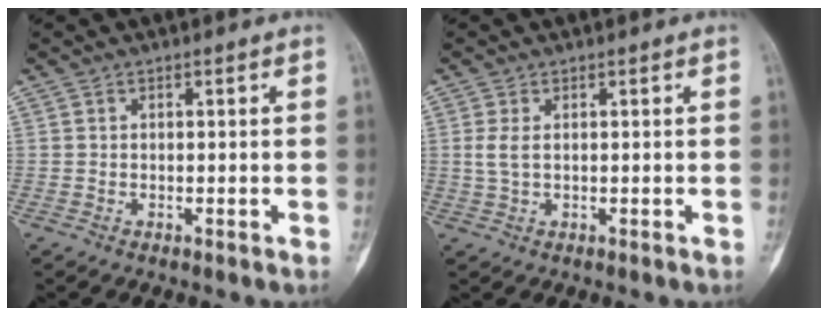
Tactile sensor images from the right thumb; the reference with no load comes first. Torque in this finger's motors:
{"motor_torque": [-0.53, 0.01, 0.41, -0.06, 0.13]}